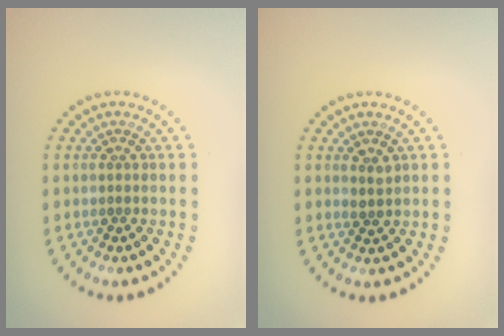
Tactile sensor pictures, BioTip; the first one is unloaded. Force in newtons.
{"total": 1.0, "press": 0.9, "slide": 0.5}